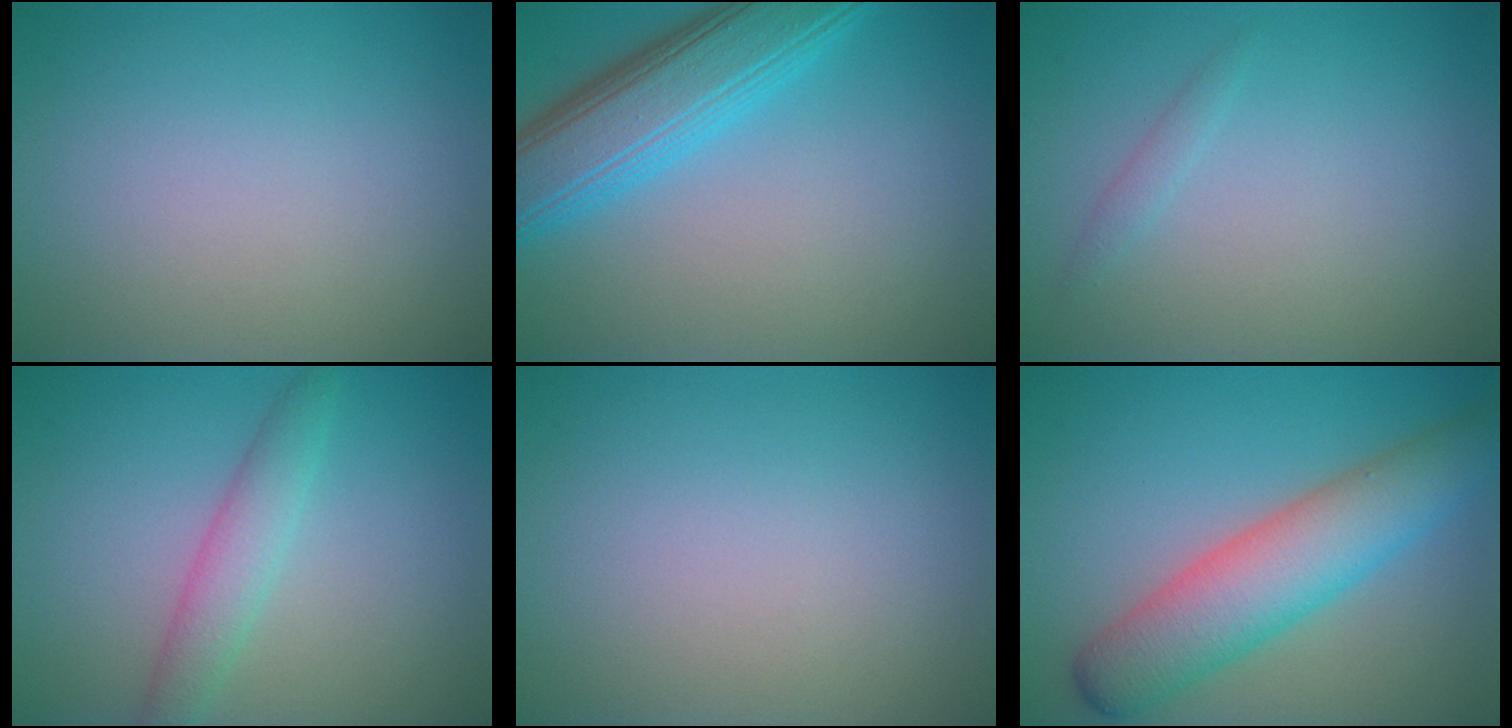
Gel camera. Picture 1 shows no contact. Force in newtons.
{"total": 7.3, "press": 7.3, "slide": 0.2}
{"total": 0.8, "press": 0.8, "slide": 0.0}
{"total": 2.8, "press": 2.8, "slide": 0.2}
{"total": 0.0}
{"total": 7.0, "press": 6.9, "slide": 0.2}